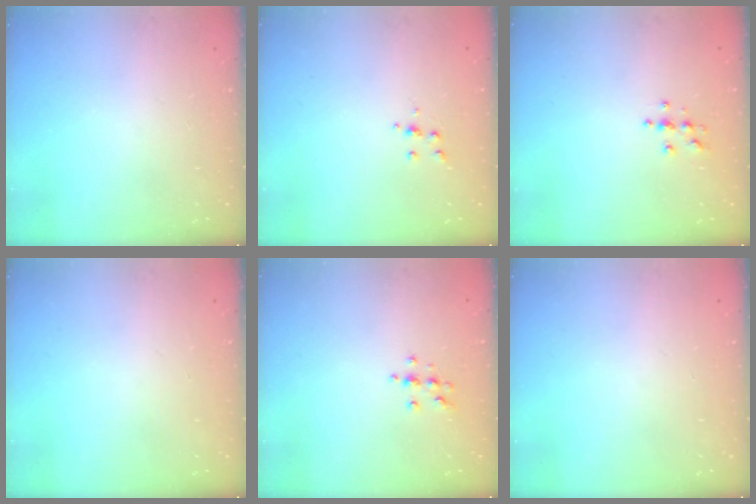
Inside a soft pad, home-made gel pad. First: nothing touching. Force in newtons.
{"total": 4.0, "press": 3.9, "slide": 0.9}
{"total": 3.9, "press": 3.8, "slide": 0.4}
{"total": 0.0}
{"total": 6.2, "press": 6.1, "slide": 1.3}
{"total": 0.6, "press": 0.0, "slide": 0.6}